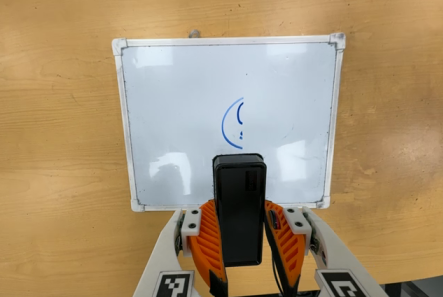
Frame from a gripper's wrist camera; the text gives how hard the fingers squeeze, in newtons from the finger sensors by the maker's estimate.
{"total": 4.6, "left": 4.2, "right": 5.0}